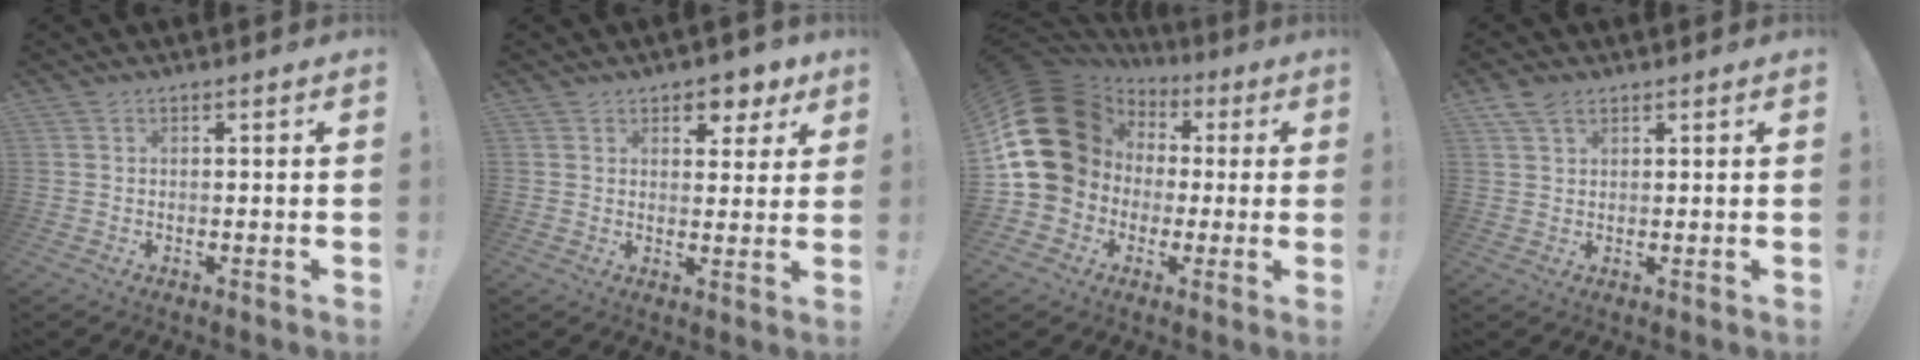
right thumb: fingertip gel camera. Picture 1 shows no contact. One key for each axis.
{"total": 6.3, "fx": 4.2, "fy": 4.2, "fz": 2.0, "tx": -0.008, "ty": -0.034, "tz": 0.075}
{"total": 22.3, "fx": 2.7, "fy": 18.8, "fz": 11.7, "tx": -0.192, "ty": -0.005, "tz": 0.088}
{"total": 4.1, "fx": 2.7, "fy": 2.3, "fz": 2.1, "tx": -0.040, "ty": -0.006, "tz": 0.053}